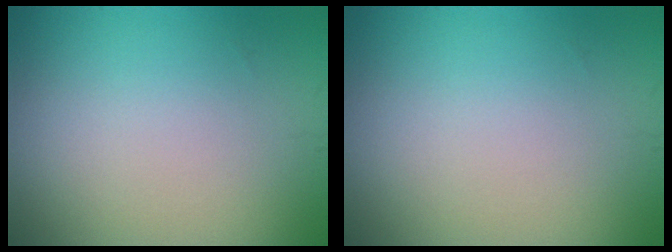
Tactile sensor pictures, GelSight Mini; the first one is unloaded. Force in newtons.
{"total": 0.0}